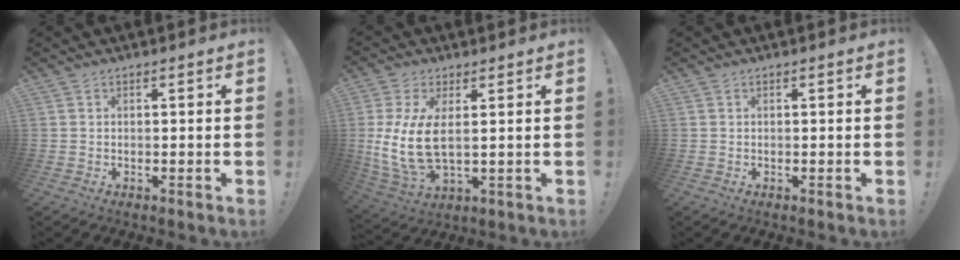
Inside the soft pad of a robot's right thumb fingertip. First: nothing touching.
{"total": 12.3, "force": [1.8, 6.2, 10.4], "torque": [-0.206, -0.017, 0.039]}
{"total": 0.0}